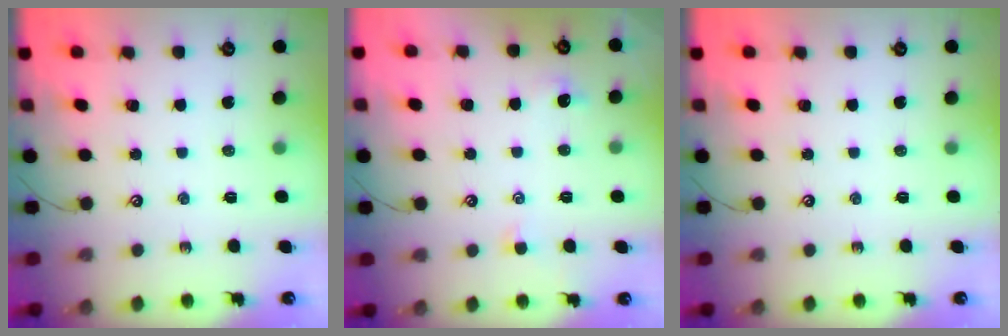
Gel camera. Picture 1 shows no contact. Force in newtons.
{"total": 1.3, "press": 1.0, "slide": 0.8}
{"total": 0.0}